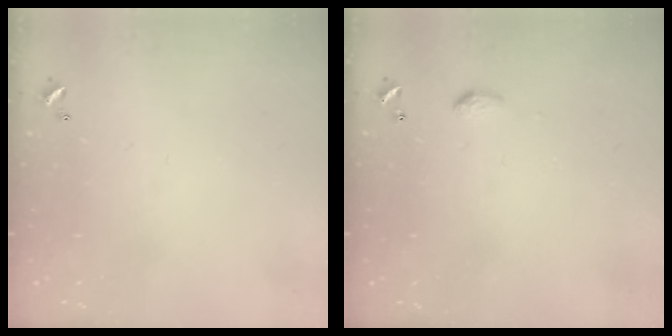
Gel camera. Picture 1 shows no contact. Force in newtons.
{"total": 4.1, "press": 4.1, "slide": 0.6}